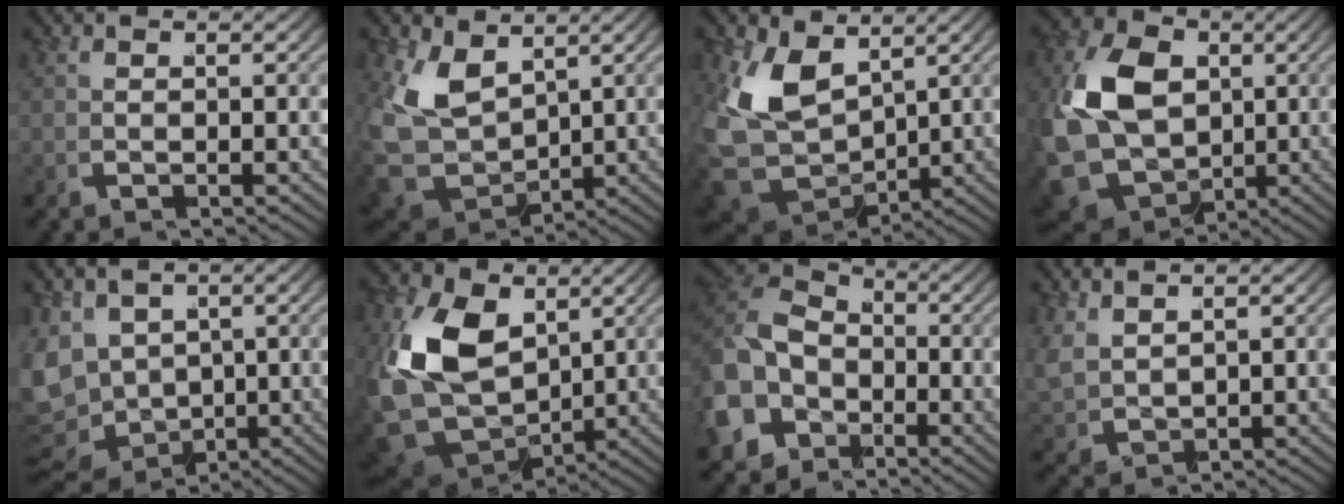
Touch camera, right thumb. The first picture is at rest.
{"total": 8.5, "force": [0.9, 6.0, 6.0], "torque": [-0.166, -0.038, 0.033]}
{"total": 10.1, "force": [0.5, 6.7, 7.5], "torque": [-0.198, -0.043, 0.028]}
{"total": 15.3, "force": [-0.9, 12.2, 9.1], "torque": [-0.257, -0.060, 0.001]}
{"total": 10.6, "force": [-1.6, 9.0, 5.4], "torque": [-0.141, -0.048, -0.018]}
{"total": 13.1, "force": [0.2, 9.2, 9.3], "torque": [-0.244, -0.055, 0.026]}
{"total": 10.3, "force": [-1.3, 8.8, 5.1], "torque": [-0.134, -0.031, -0.023]}
{"total": 3.1, "force": [2.1, 1.8, 1.4], "torque": [-0.031, -0.001, 0.048]}